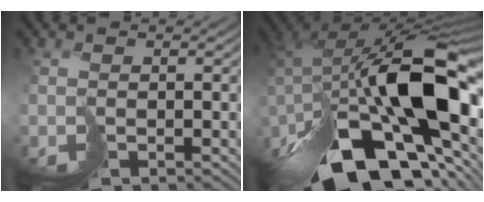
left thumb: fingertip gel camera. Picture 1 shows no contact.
{"total": 17.5, "force": [-5.3, 9.1, 13.9], "torque": [-0.247, -0.011, -0.083]}